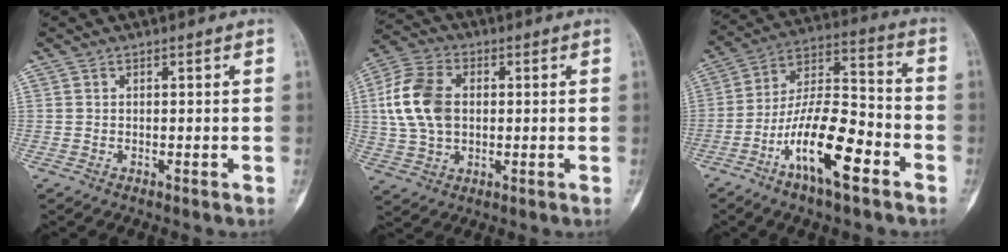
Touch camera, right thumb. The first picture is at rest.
{"total": 12.8, "force": [1.4, 8.6, 9.3], "torque": [-0.183, 0.010, 0.024]}
{"total": 16.7, "force": [-7.9, 5.5, 13.6], "torque": [-0.244, 0.061, -0.142]}